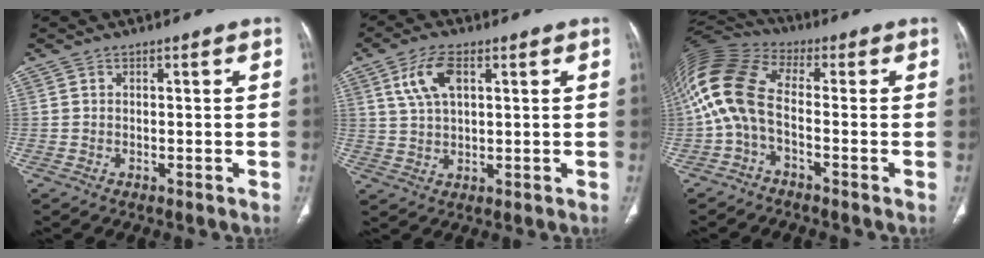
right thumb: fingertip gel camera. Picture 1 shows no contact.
{"total": 7.4, "force": [2.9, 3.6, 5.7], "torque": [-0.117, 0.000, 0.060]}
{"total": 13.3, "force": [-1.9, 7.2, 11.0], "torque": [-0.238, 0.047, -0.051]}